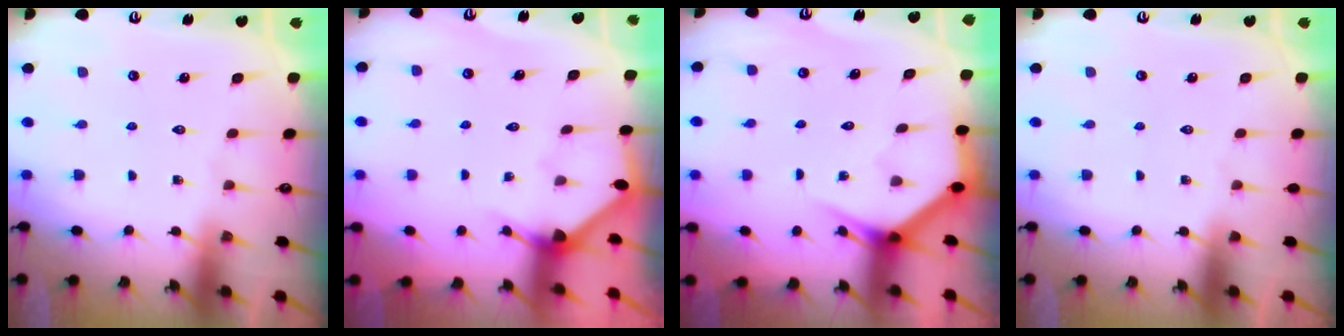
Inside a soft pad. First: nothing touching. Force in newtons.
{"total": 3.4, "press": 3.3, "slide": 0.4}
{"total": 3.6, "press": 3.6, "slide": 0.3}
{"total": 0.0}